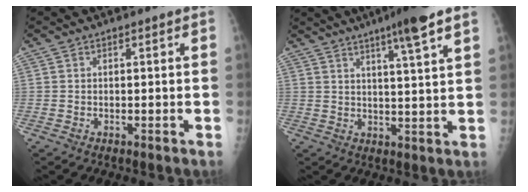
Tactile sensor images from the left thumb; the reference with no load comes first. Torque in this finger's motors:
{"motor_torque": [1.27, 0.93, 0.67, -0.49, 0.15]}